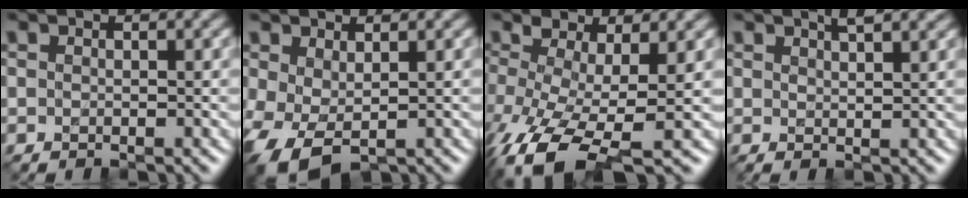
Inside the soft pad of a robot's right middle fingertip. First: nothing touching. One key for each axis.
{"total": 4.3, "fx": -0.7, "fy": 2.3, "fz": 3.5, "tx": -0.093, "ty": -0.005, "tz": -0.007}
{"total": 7.2, "fx": -2.3, "fy": 2.6, "fz": 6.2, "tx": -0.137, "ty": -0.003, "tz": -0.055}
{"total": 2.6, "fx": 1.9, "fy": 0.7, "fz": 1.6, "tx": -0.005, "ty": 0.013, "tz": 0.014}